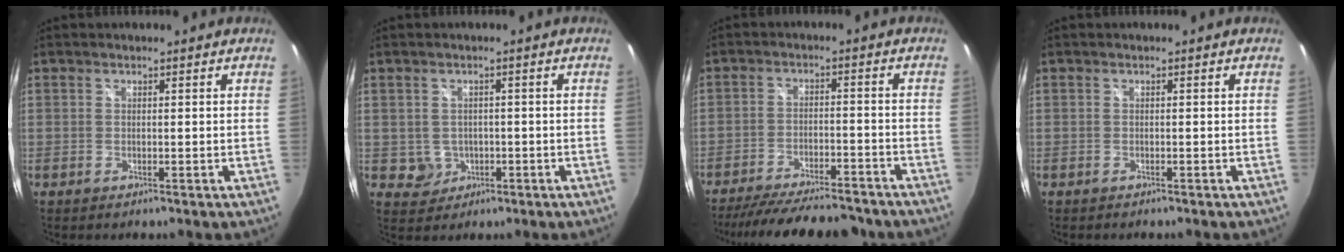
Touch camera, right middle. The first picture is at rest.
{"total": 3.6, "force": [-0.5, 3.5, 0.8], "torque": [-0.022, 0.005, 0.001]}
{"total": 20.6, "force": [-17.8, 5.4, 8.9], "torque": [-0.174, -0.009, -0.241]}
{"total": 0.5, "force": [-0.4, 0.2, 0.2], "torque": [-0.005, 0.000, -0.007]}